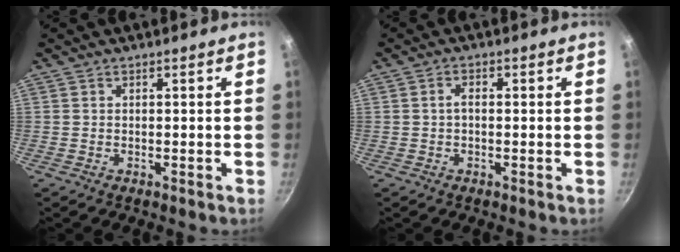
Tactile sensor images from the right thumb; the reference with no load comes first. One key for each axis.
{"total": 1.8, "fx": -0.1, "fy": 1.1, "fz": 1.5, "tx": -0.023, "ty": 0.010, "tz": -0.003}